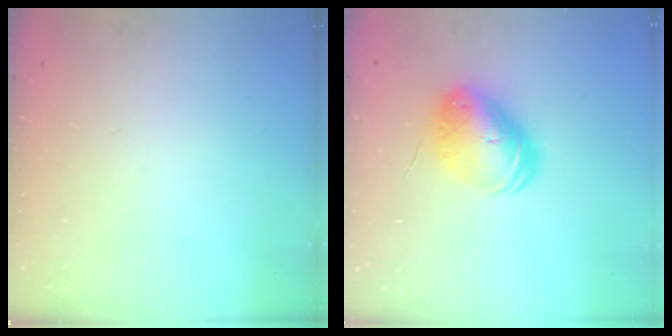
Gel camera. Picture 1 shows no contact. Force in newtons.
{"total": 10.3, "press": 10.1, "slide": 2.0}